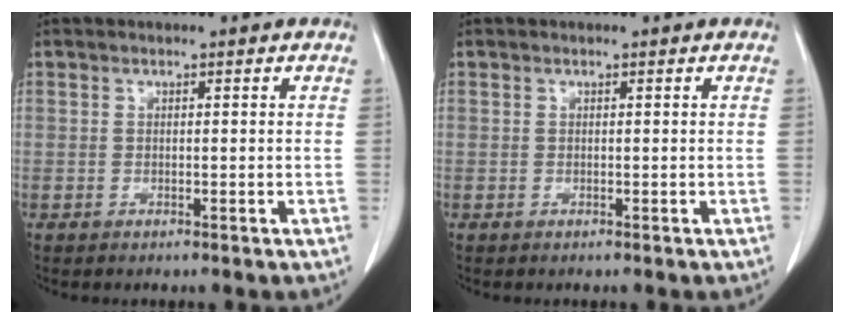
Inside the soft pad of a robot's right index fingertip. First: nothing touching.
{"total": 0.0}